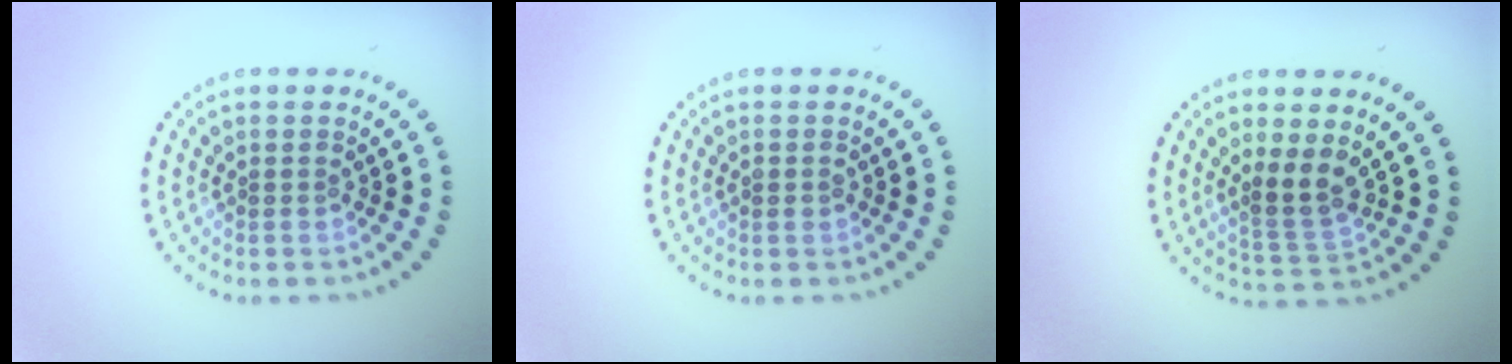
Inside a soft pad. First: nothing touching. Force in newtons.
{"total": 0.7, "press": 0.7, "slide": 0.1}
{"total": 2.6, "press": 2.1, "slide": 1.5}